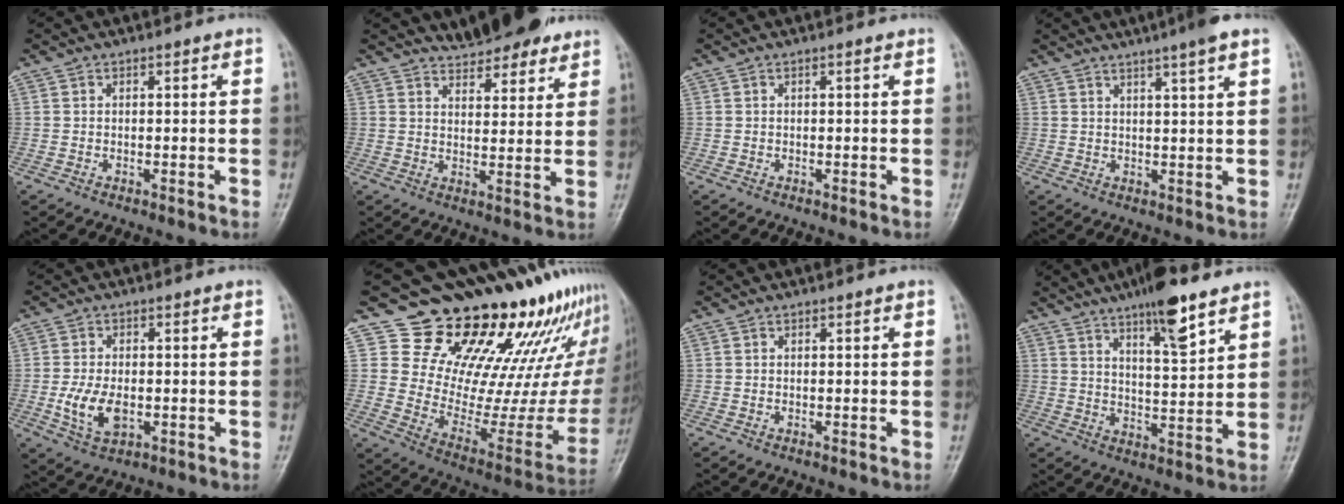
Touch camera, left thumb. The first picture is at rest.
{"total": 9.3, "force": [8.0, 3.6, 3.1], "torque": [-0.018, -0.040, 0.112]}
{"total": 0.0}
{"total": 6.7, "force": [4.8, -0.1, 4.7], "torque": [-0.063, 0.001, 0.066]}
{"total": 7.3, "force": [-1.4, 4.3, 5.7], "torque": [-0.106, -0.003, -0.022]}
{"total": 27.0, "force": [21.2, 11.9, 11.8], "torque": [-0.123, -0.150, 0.295]}
{"total": 0.0}
{"total": 11.1, "force": [7.3, 2.4, 8.0], "torque": [-0.115, -0.039, 0.117]}